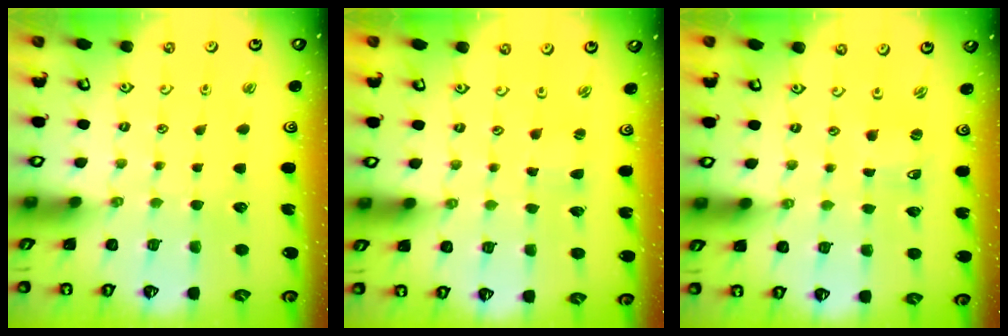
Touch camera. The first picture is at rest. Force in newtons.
{"total": 1.8, "press": 1.7, "slide": 0.2}
{"total": 0.6, "press": 0.6, "slide": 0.1}